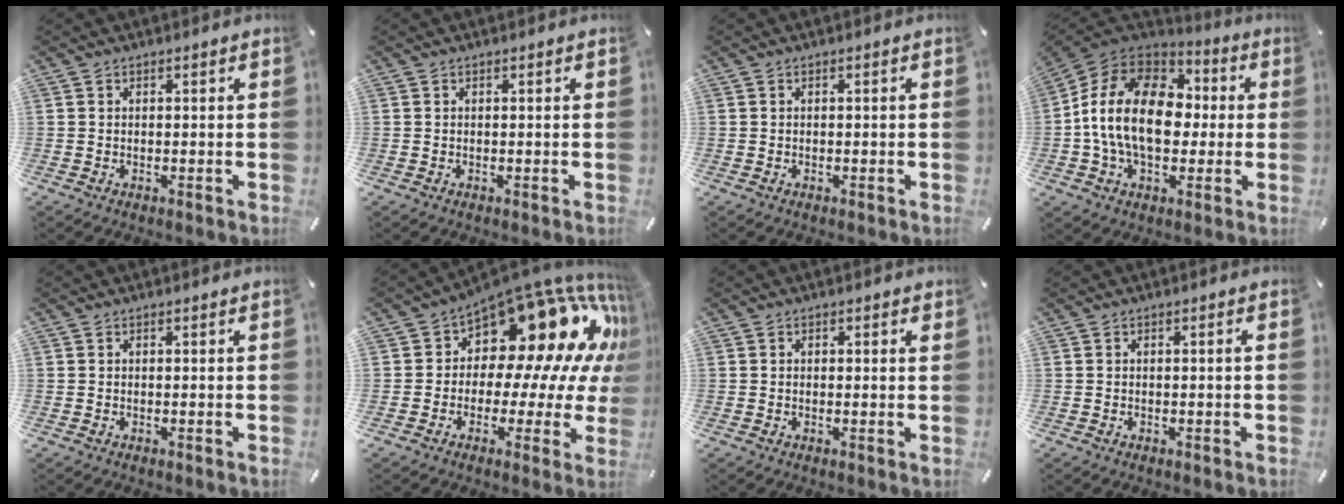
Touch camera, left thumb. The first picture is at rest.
{"total": 0.0}
{"total": 0.6, "force": [-0.2, 0.2, 0.5], "torque": [-0.010, -0.001, -0.004]}
{"total": 18.7, "force": [-0.8, 13.4, 13.0], "torque": [-0.262, 0.022, -0.016]}
{"total": 0.0}
{"total": 18.9, "force": [8.3, 10.6, 13.2], "torque": [-0.193, -0.082, 0.137]}
{"total": 0.7, "force": [0.2, 0.3, 0.6], "torque": [-0.003, -0.001, 0.000]}
{"total": 0.7, "force": [-0.2, 0.1, 0.7], "torque": [-0.012, -0.001, -0.003]}